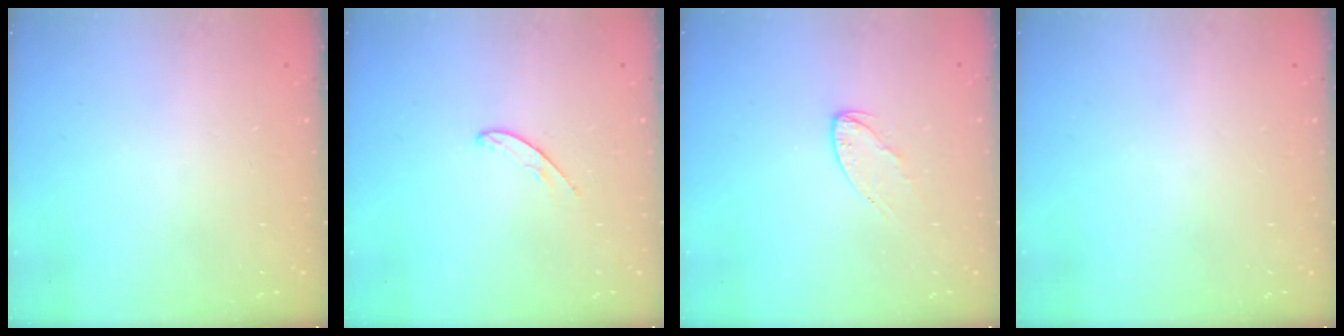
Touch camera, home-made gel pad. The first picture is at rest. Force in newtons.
{"total": 5.0, "press": 4.9, "slide": 0.4}
{"total": 4.9, "press": 4.9, "slide": 0.4}
{"total": 0.0}